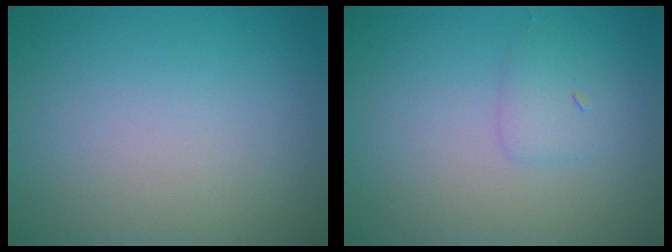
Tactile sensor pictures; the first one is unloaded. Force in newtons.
{"total": 1.5, "press": 1.5, "slide": 0.2}